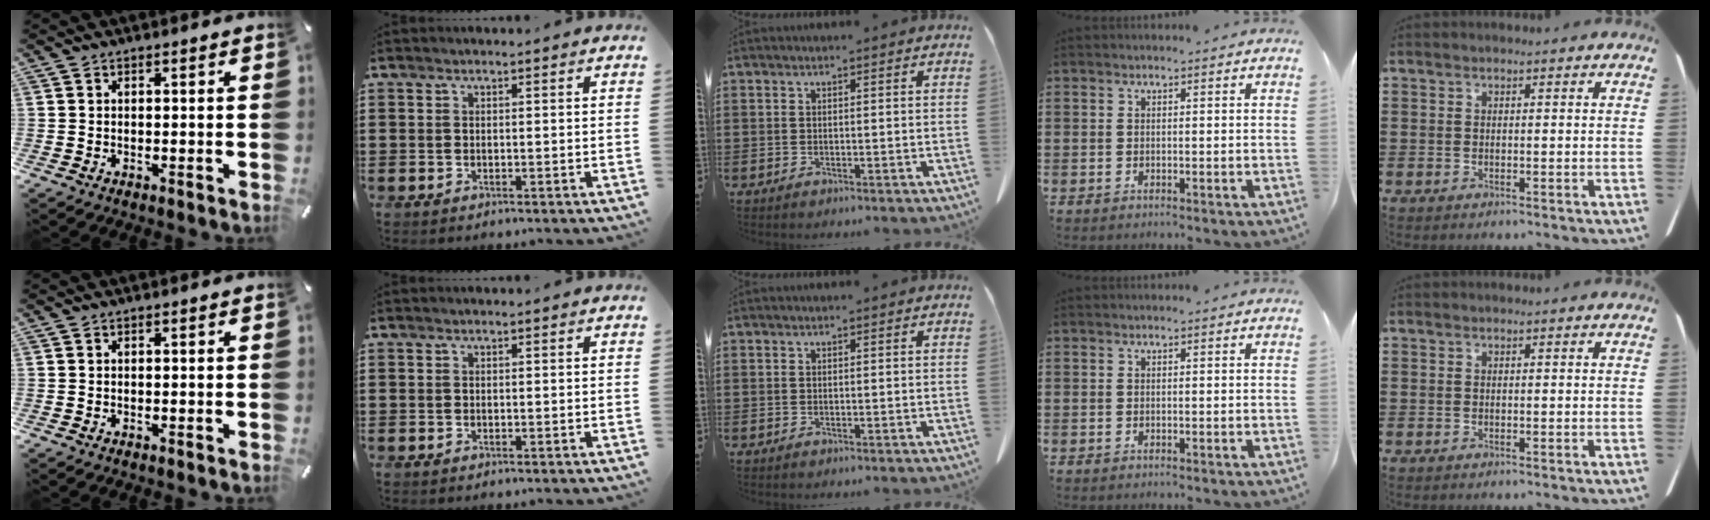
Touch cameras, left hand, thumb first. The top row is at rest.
{}